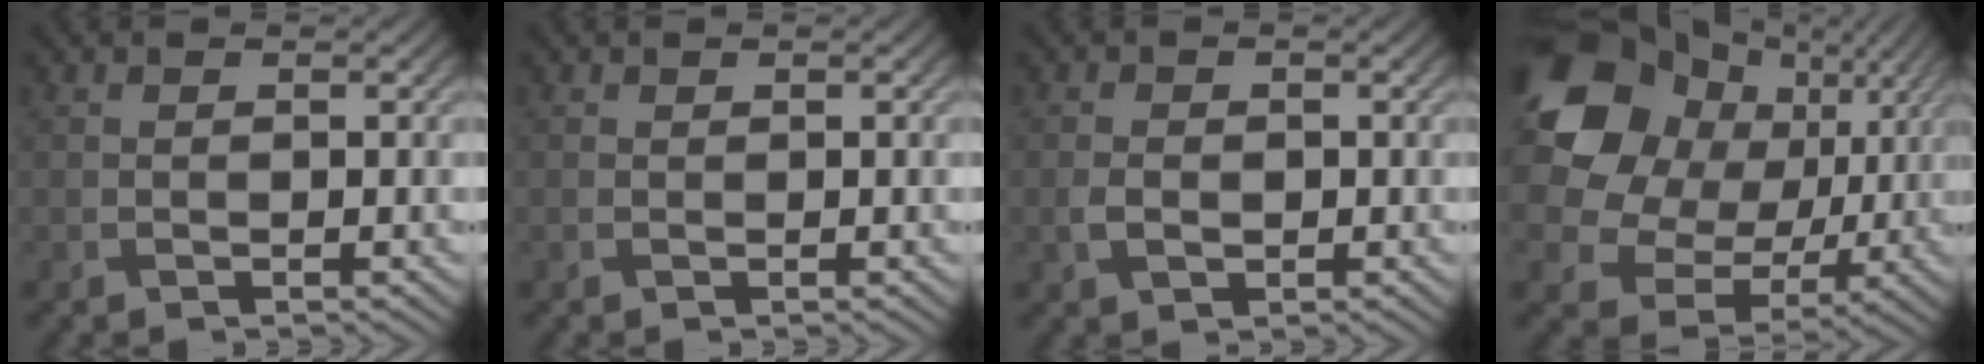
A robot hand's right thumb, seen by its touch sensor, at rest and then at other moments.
{"total": 0.0}
{"total": 2.2, "force": [-0.6, 1.5, 1.4], "torque": [-0.033, -0.005, -0.011]}
{"total": 18.1, "force": [5.4, 14.6, 9.2], "torque": [-0.257, 0.027, 0.118]}